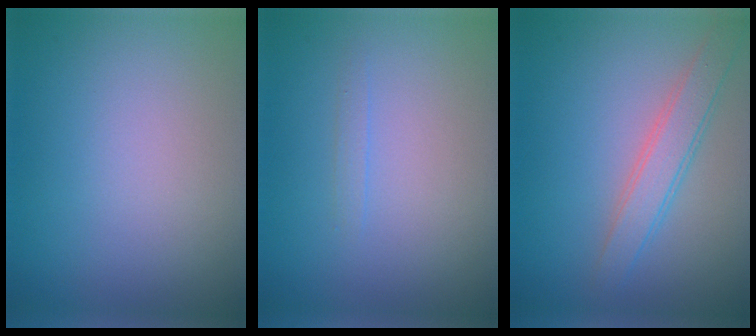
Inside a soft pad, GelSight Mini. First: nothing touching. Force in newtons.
{"total": 0.6, "press": 0.6, "slide": 0.0}
{"total": 2.9, "press": 2.9, "slide": 0.1}